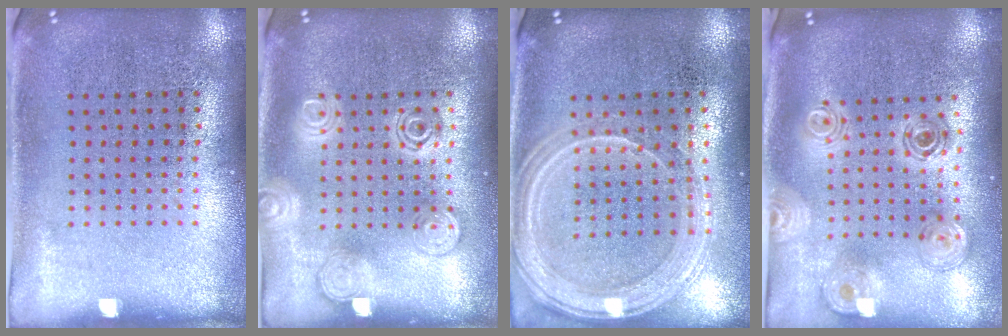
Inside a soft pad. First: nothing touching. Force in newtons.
{"total": 2.7, "press": 2.7, "slide": 0.4}
{"total": 1.4, "press": 1.4, "slide": 0.2}
{"total": 1.3, "press": 1.3, "slide": 0.4}